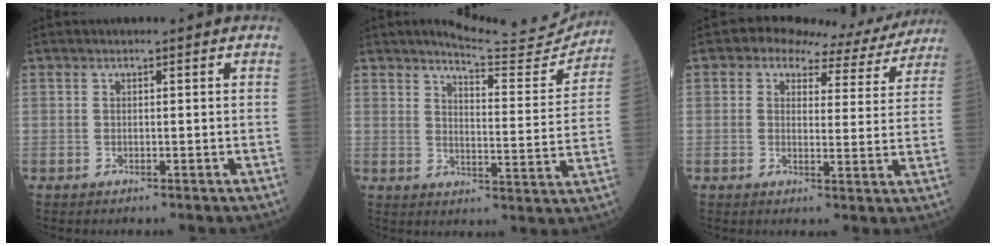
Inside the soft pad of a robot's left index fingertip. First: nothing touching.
{"total": 13.3, "force": [12.9, 1.2, 2.9], "torque": [-0.035, -0.044, 0.154]}
{"total": 8.9, "force": [7.8, 3.9, 2.0], "torque": [-0.016, 0.011, 0.078]}